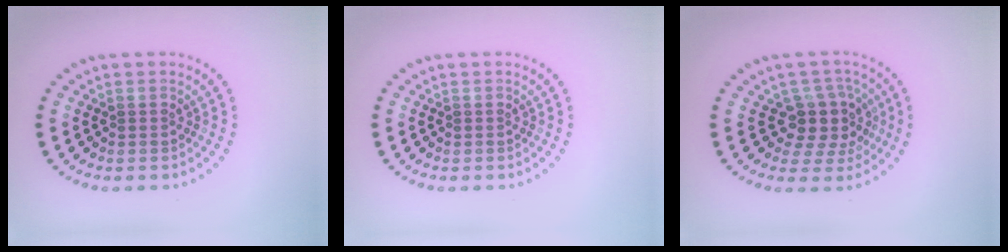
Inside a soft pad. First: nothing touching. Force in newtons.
{"total": 0.0}
{"total": 3.8, "press": 3.1, "slide": 2.3}